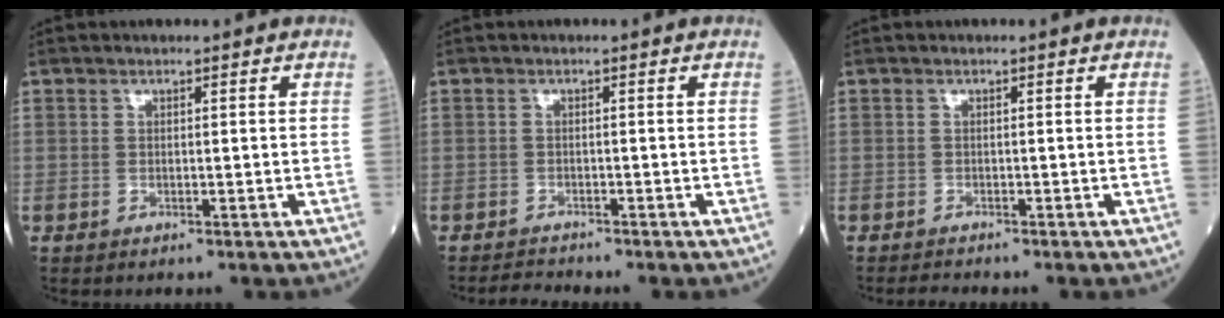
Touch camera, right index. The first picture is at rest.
{"total": 1.6, "force": [-1.6, -0.3, -0.2], "torque": [-0.001, -0.013, -0.028]}
{"total": 1.0, "force": [-1.0, -0.1, 0.0], "torque": [-0.005, -0.007, -0.016]}